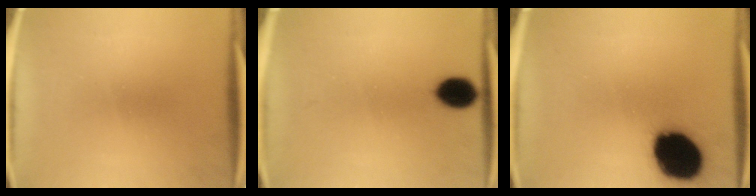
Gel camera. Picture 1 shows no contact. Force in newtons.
{"total": 6.3}
{"total": 19.2}